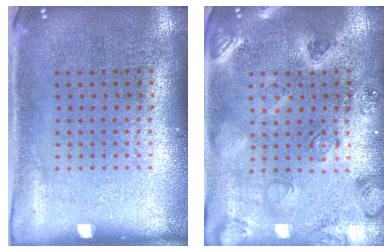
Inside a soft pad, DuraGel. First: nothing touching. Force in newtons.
{"total": 1.1, "press": 1.1, "slide": 0.3}